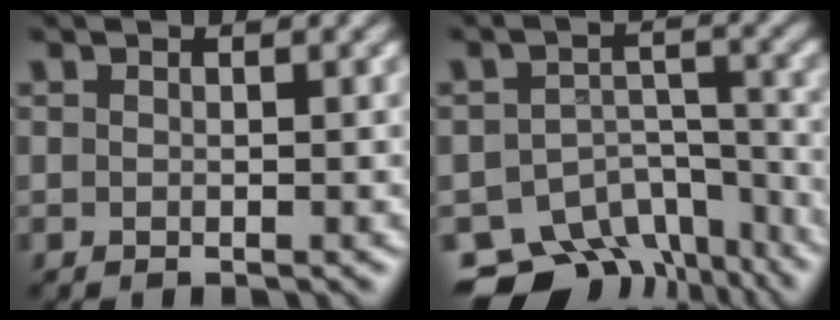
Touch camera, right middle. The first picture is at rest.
{"total": 12.1, "force": [-9.9, 6.5, 2.6], "torque": [-0.027, -0.004, -0.130]}